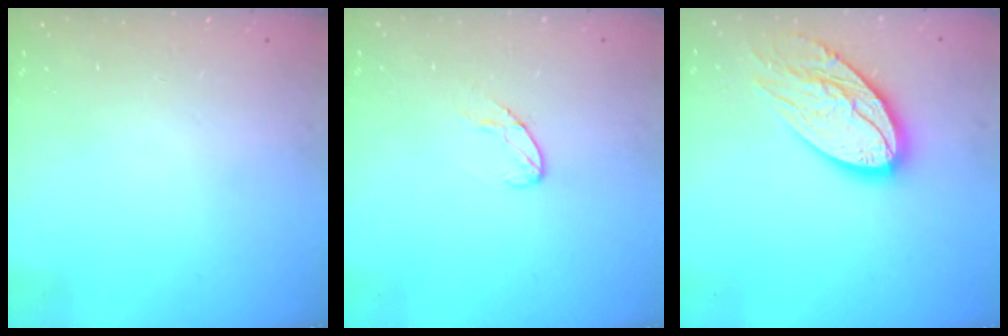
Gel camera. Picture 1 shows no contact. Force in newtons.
{"total": 6.0, "press": 6.0, "slide": 0.4}
{"total": 18.1, "press": 18.0, "slide": 1.7}